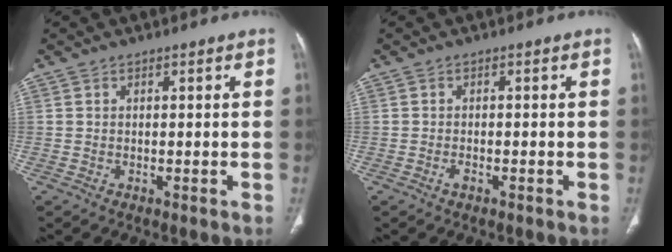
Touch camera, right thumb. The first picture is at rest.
{"total": 1.0, "force": [-0.7, 0.4, 0.7], "torque": [-0.013, 0.004, -0.014]}